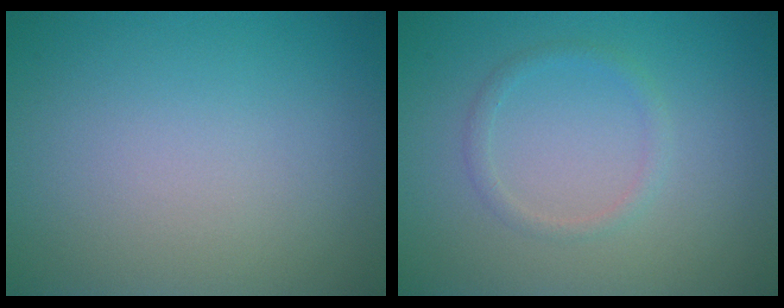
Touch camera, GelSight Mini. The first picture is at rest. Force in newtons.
{"total": 1.2, "press": 1.2, "slide": 0.1}